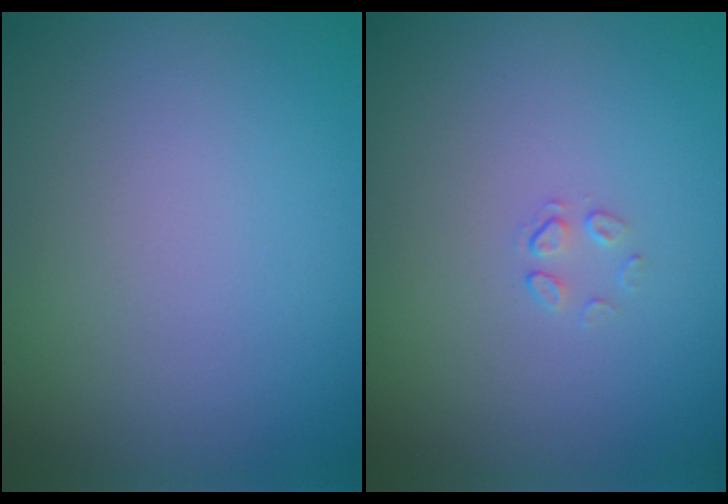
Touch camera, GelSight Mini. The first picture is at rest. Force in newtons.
{"total": 0.7, "press": 0.4, "slide": 0.6}